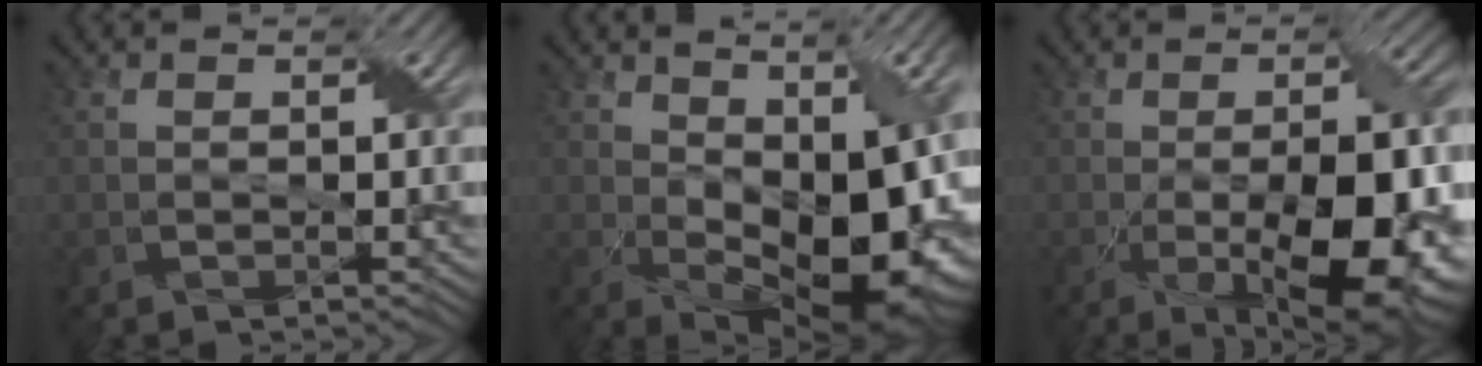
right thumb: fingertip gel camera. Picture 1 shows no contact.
{"total": 15.5, "force": [-0.1, 7.5, 13.6], "torque": [-0.214, -0.021, 0.023]}
{"total": 15.0, "force": [-4.0, 5.5, 13.4], "torque": [-0.192, -0.027, -0.046]}